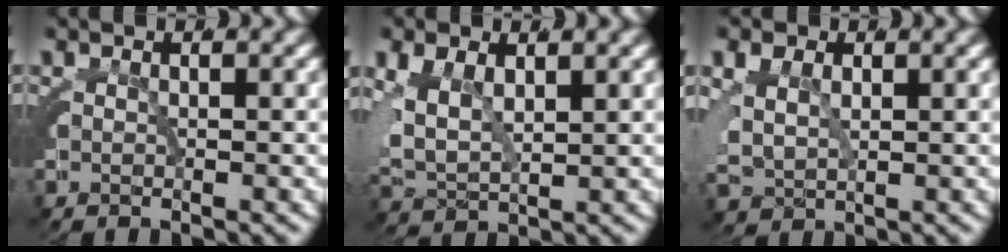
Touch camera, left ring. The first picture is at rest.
{"total": 6.6, "force": [0.4, 5.3, 4.0], "torque": [-0.111, -0.013, 0.013]}
{"total": 4.8, "force": [0.9, 4.0, 2.4], "torque": [-0.076, -0.016, 0.022]}